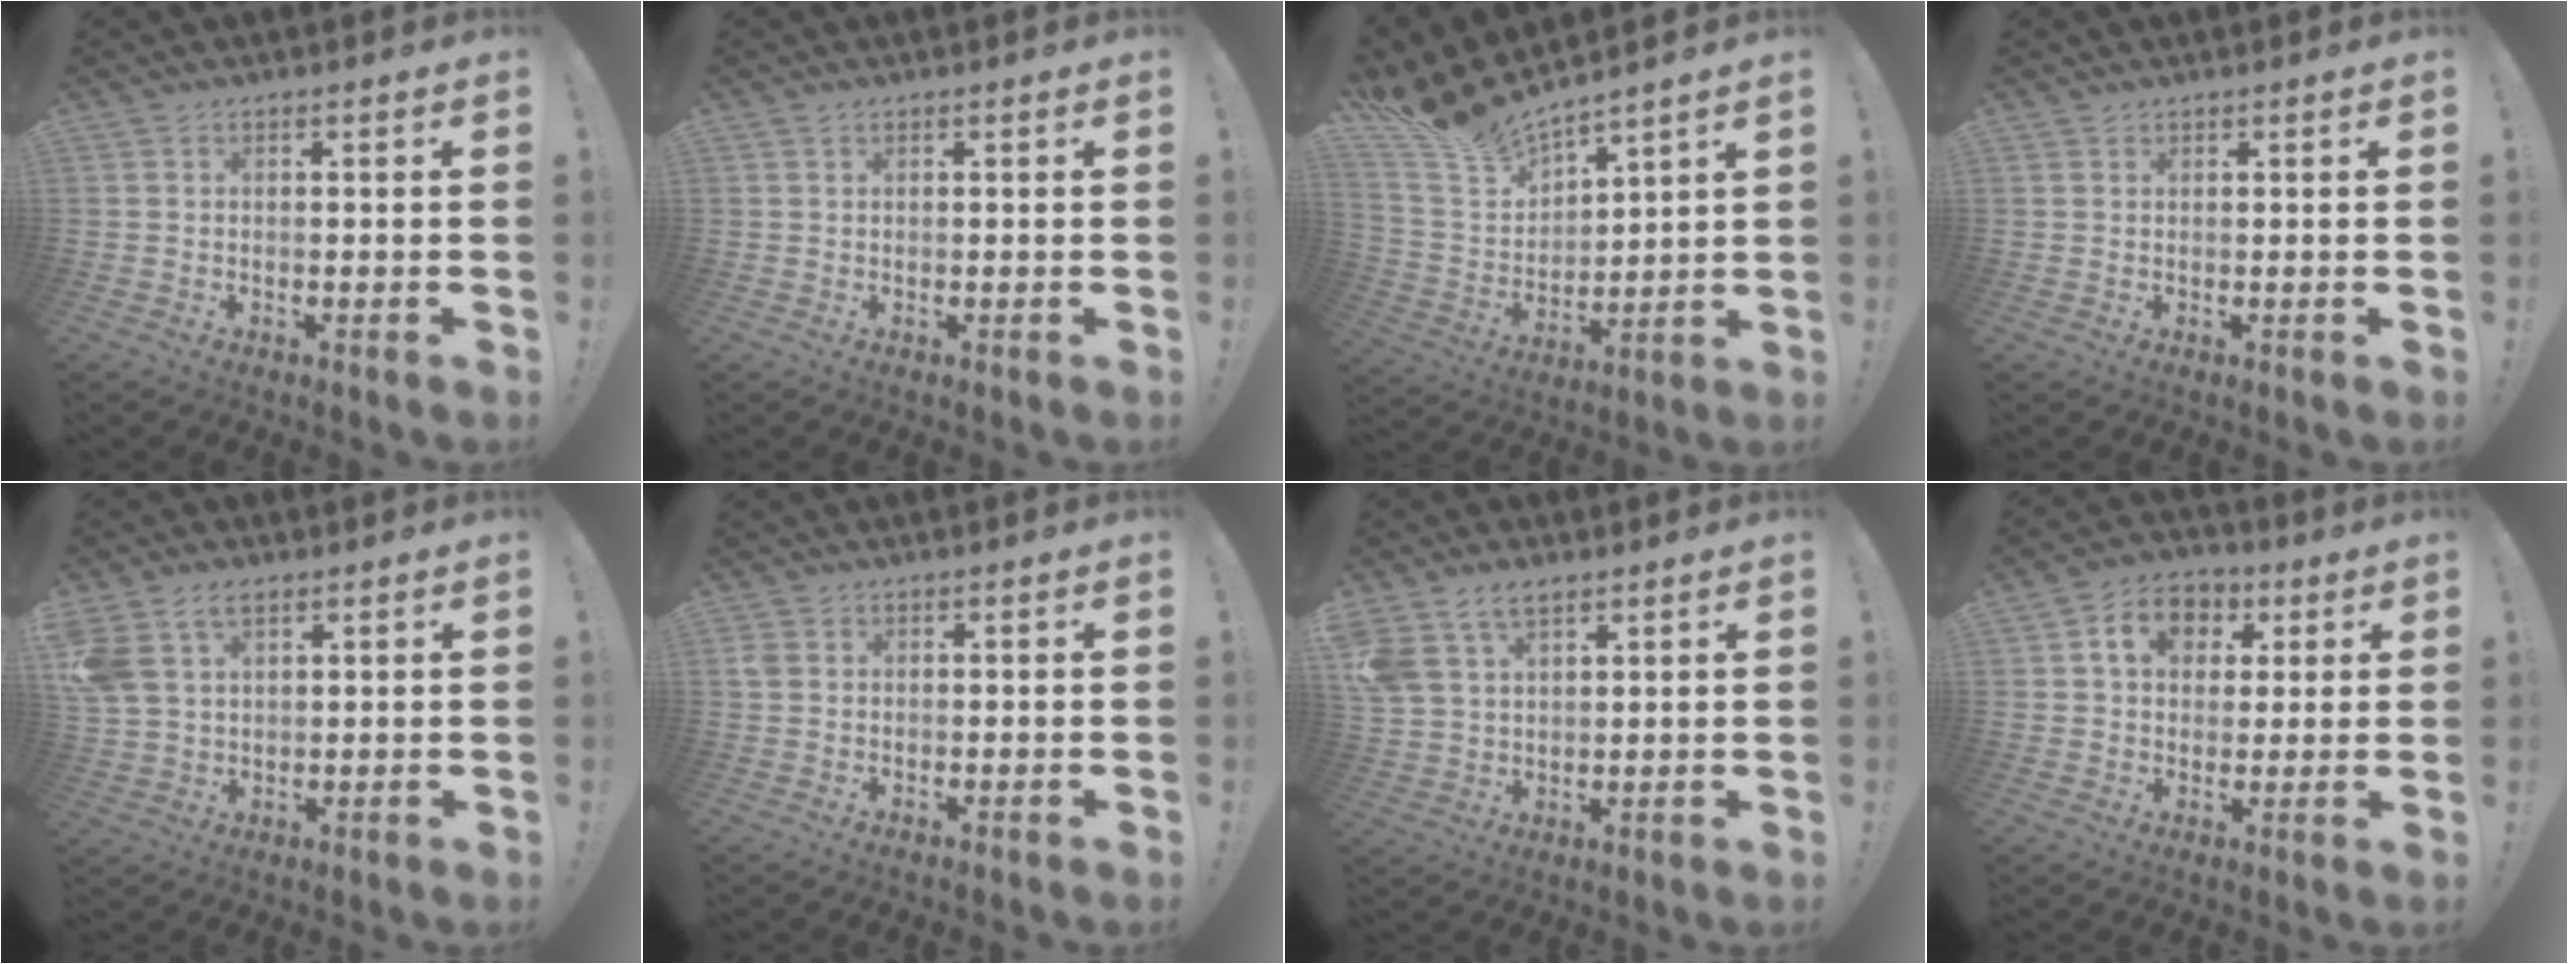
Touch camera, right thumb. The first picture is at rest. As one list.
[{"total": 0.5, "force": [0.3, 0.3, 0.2], "torque": [-0.005, 0.000, 0.007]}, {"total": 12.1, "force": [11.2, 2.8, 3.6], "torque": [-0.102, -0.094, 0.206]}, {"total": 0.6, "force": [0.5, 0.3, 0.1], "torque": [-0.001, -0.001, 0.011]}, {"total": 8.9, "force": [4.8, 5.6, 4.9], "torque": [-0.101, -0.007, 0.098]}, {"total": 2.2, "force": [0.5, 1.7, 1.3], "torque": [-0.022, 0.005, 0.011]}, {"total": 9.1, "force": [5.9, 5.5, 4.2], "torque": [-0.080, -0.019, 0.120]}, {"total": 9.8, "force": [3.3, 7.8, 4.9], "torque": [-0.072, 0.002, 0.062]}]